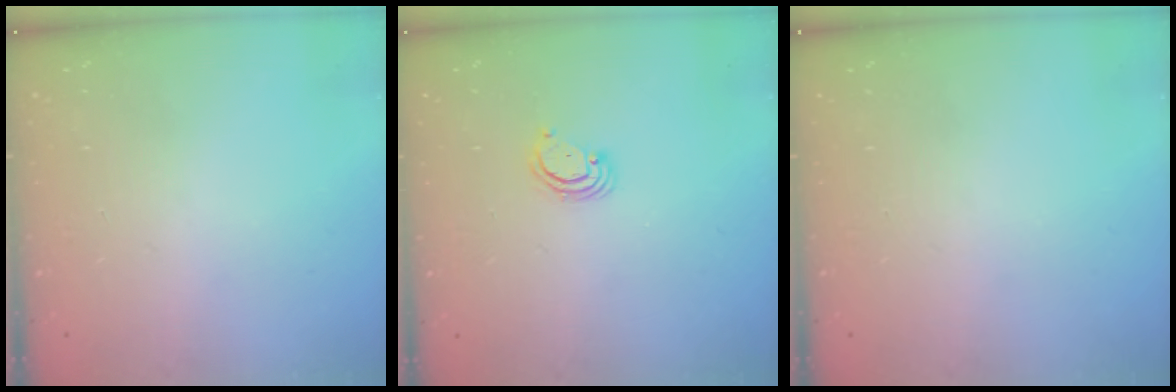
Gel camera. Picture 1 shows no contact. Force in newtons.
{"total": 2.8, "press": 2.8, "slide": 0.3}
{"total": 0.0}